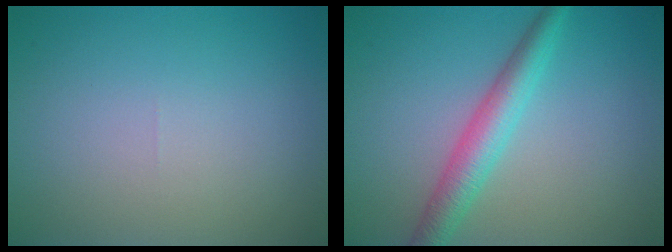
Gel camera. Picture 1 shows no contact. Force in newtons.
{"total": 3.8, "press": 3.8, "slide": 0.0}